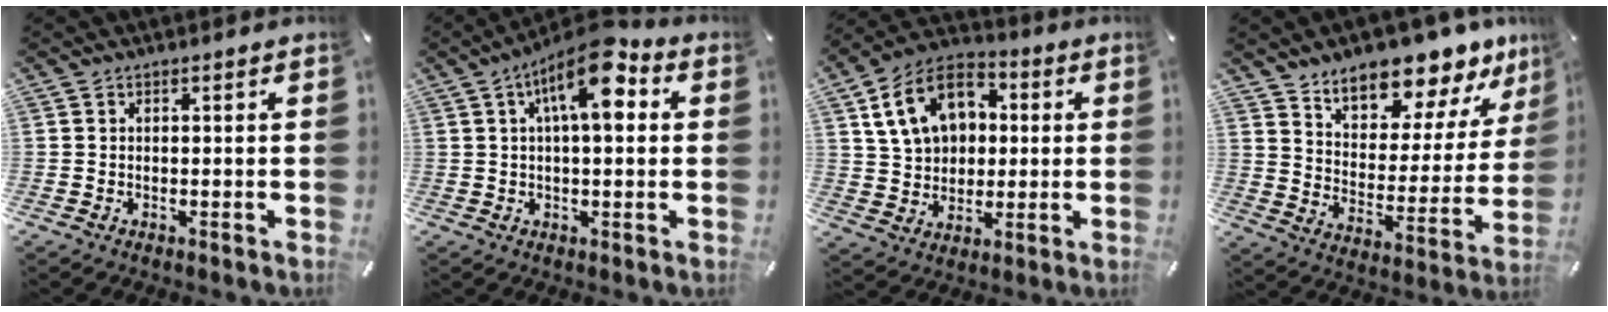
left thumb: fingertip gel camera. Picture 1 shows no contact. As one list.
[{"total": 12.2, "force": [4.4, 4.8, 10.3], "torque": [-0.158, -0.015, 0.072]}, {"total": 14.5, "force": [3.8, 11.5, 7.9], "torque": [-0.167, 0.006, 0.073]}, {"total": 13.3, "force": [12.0, 5.0, 3.2], "torque": [-0.050, -0.113, 0.205]}]